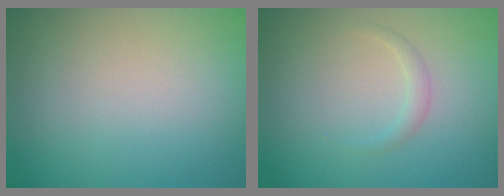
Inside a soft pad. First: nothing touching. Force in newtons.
{"total": 0.5, "press": 0.5, "slide": 0.1}